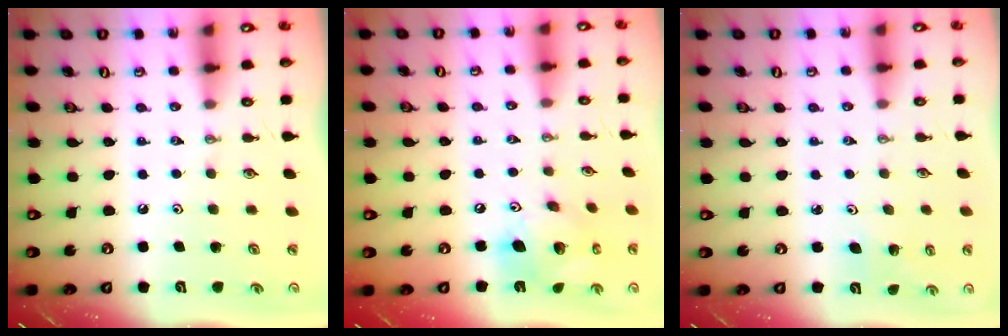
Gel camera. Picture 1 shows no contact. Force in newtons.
{"total": 15.9, "press": 15.5, "slide": 3.4}
{"total": 2.4, "press": 2.2, "slide": 1.0}